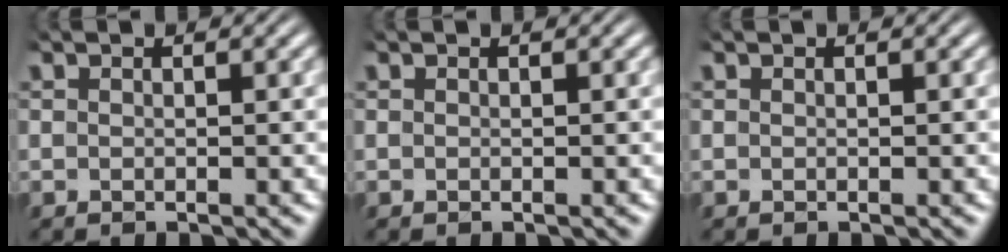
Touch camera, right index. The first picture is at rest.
{"total": 0.0}
{"total": 0.0}